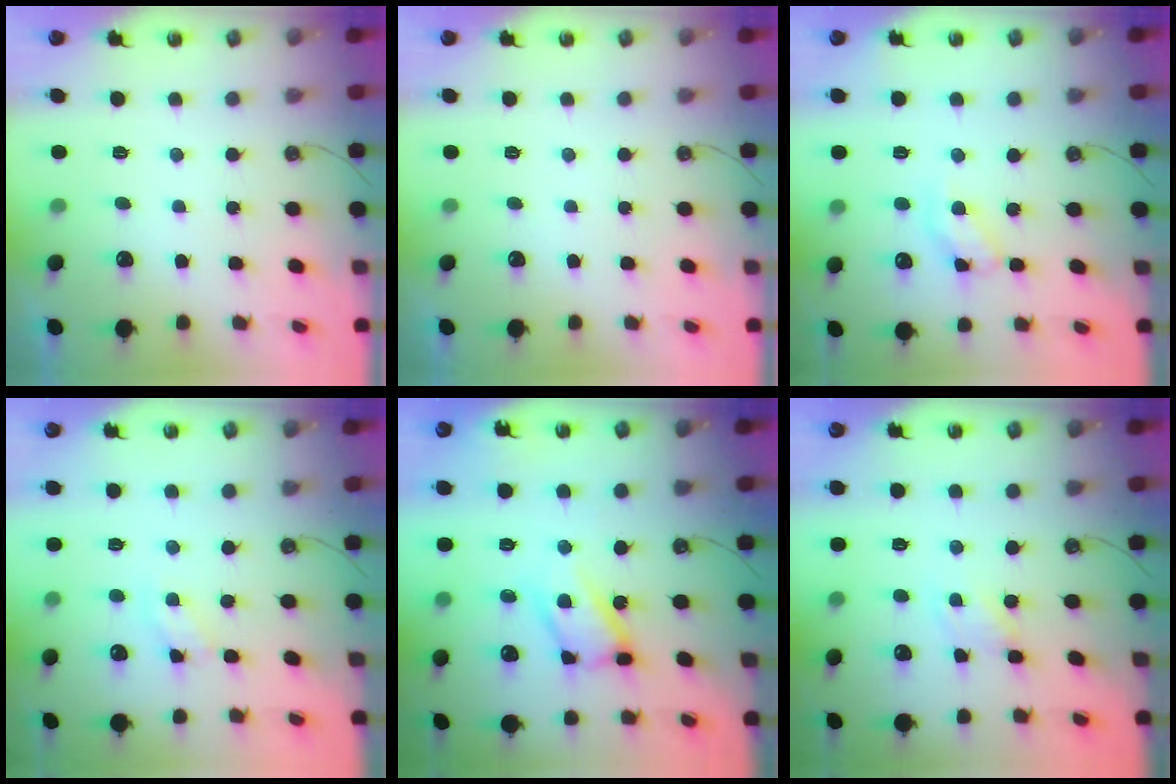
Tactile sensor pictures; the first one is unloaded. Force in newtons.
{"total": 0.0}
{"total": 9.9, "press": 9.9, "slide": 0.4}
{"total": 3.4, "press": 3.3, "slide": 0.4}
{"total": 15.2, "press": 15.2, "slide": 1.5}
{"total": 1.5, "press": 1.4, "slide": 0.2}